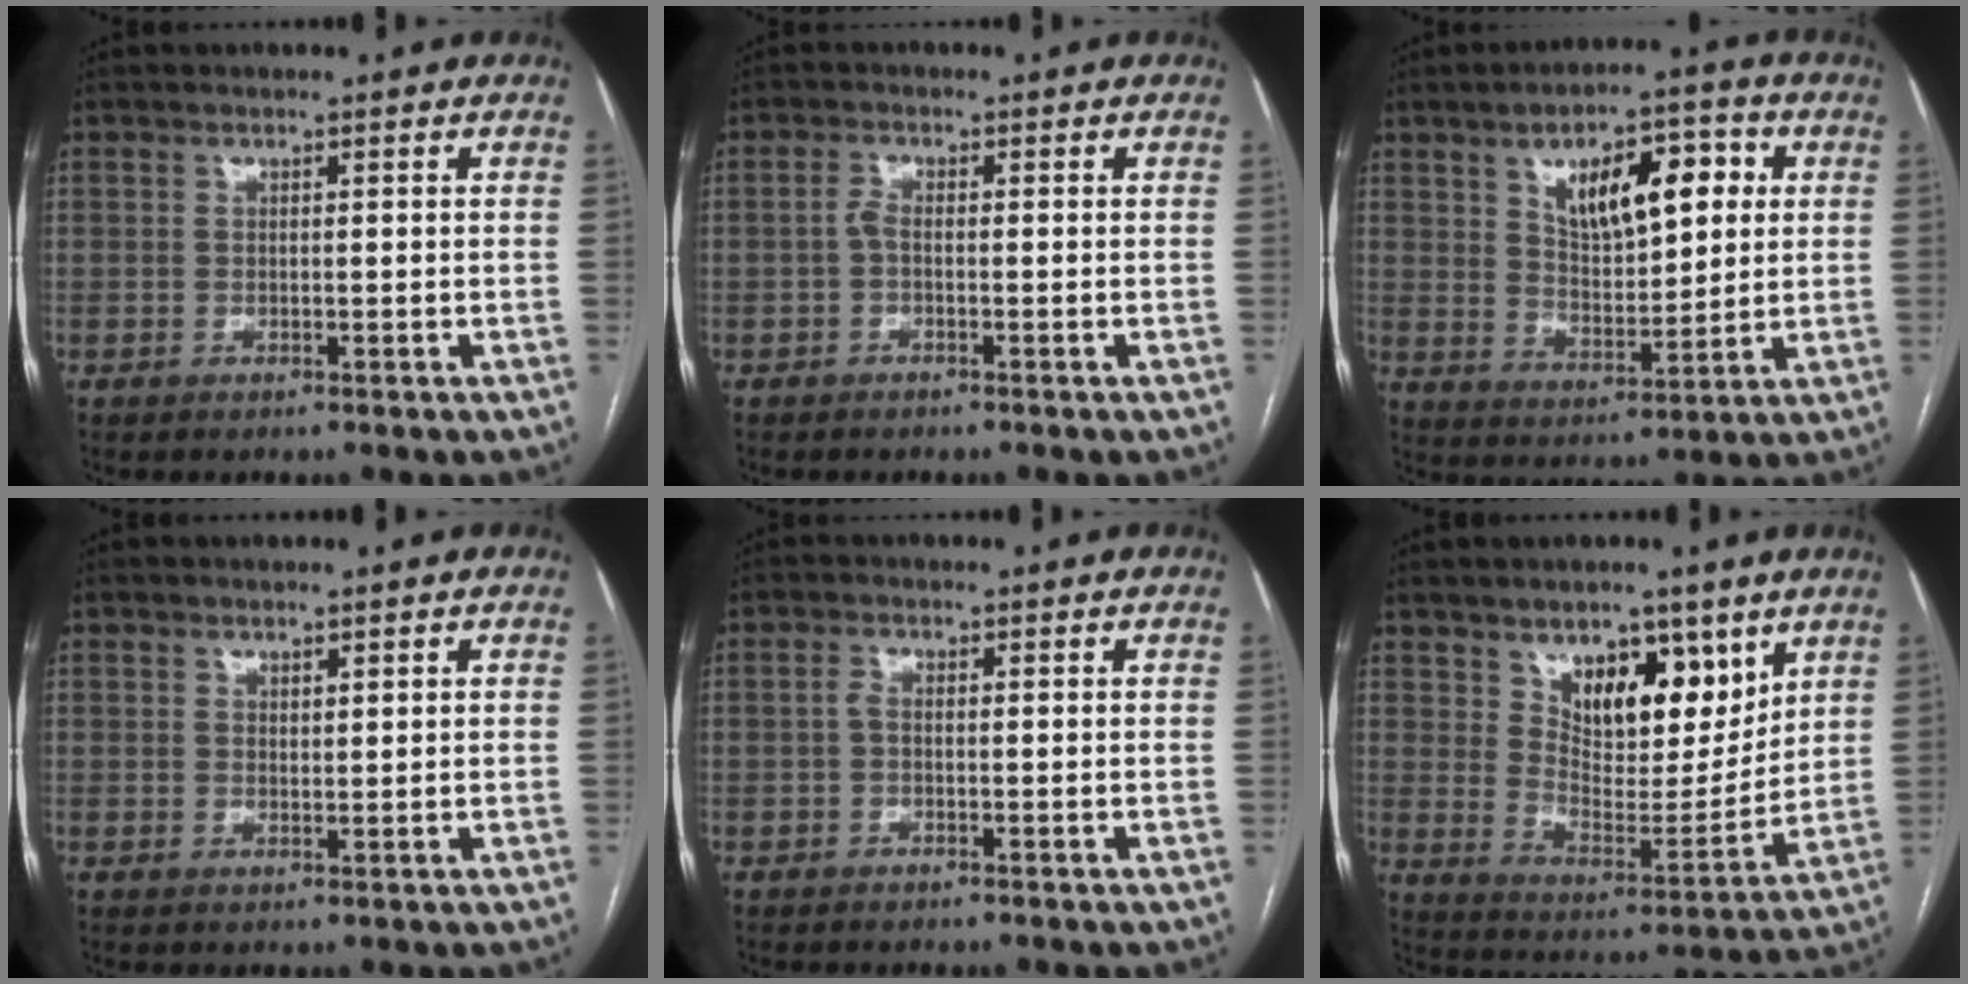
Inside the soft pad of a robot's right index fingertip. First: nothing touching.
{"total": 1.5, "force": [-0.4, 0.5, 1.3], "torque": [-0.026, 0.004, -0.011]}
{"total": 12.2, "force": [4.2, 5.1, 10.2], "torque": [-0.155, 0.019, 0.074]}
{"total": 1.1, "force": [0.8, 0.4, 0.7], "torque": [-0.010, -0.002, 0.014]}
{"total": 1.0, "force": [-0.2, 0.4, 0.9], "torque": [-0.016, 0.003, -0.006]}
{"total": 12.1, "force": [6.9, 5.5, 8.4], "torque": [-0.125, -0.006, 0.126]}